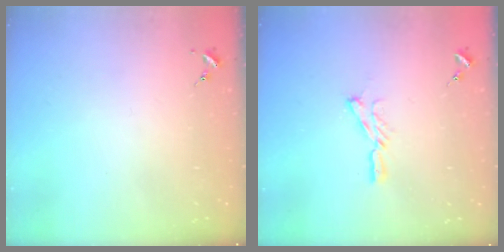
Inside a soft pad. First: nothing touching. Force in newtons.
{"total": 6.3, "press": 6.3, "slide": 0.1}